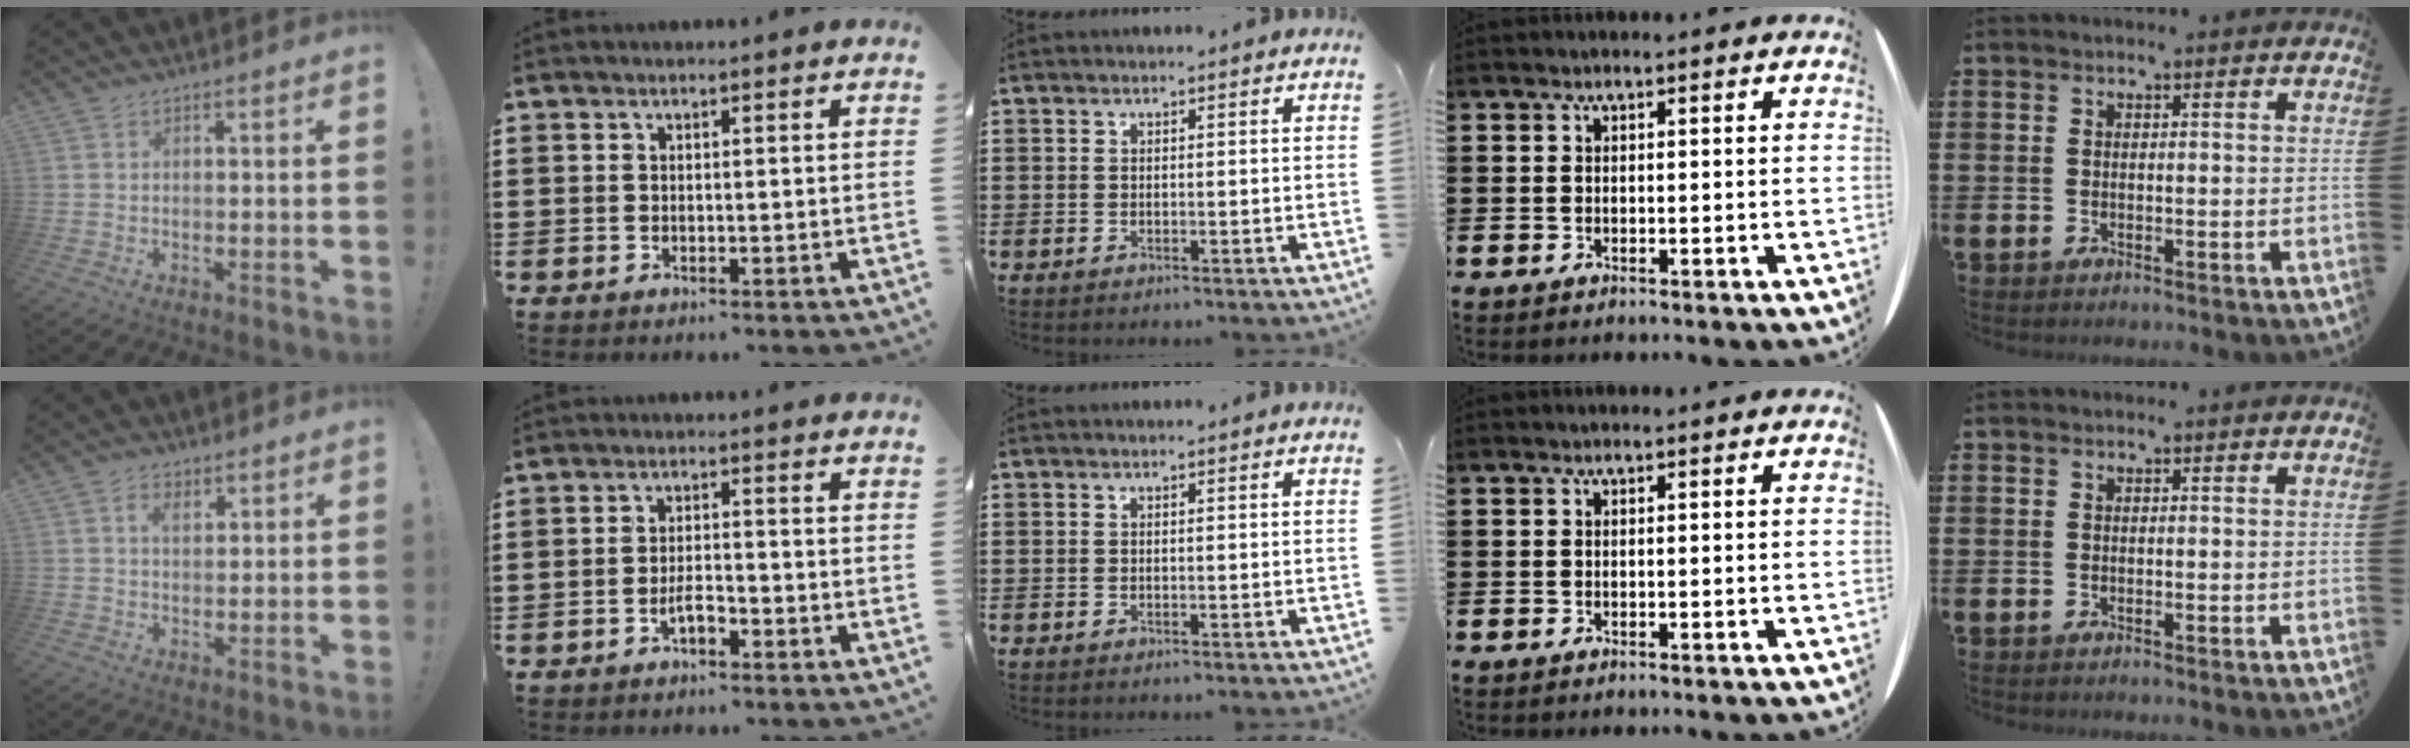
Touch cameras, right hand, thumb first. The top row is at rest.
{"thumb": {"total": 3.0, "force": [1.6, 1.5, 1.9], "torque": [-0.018, -0.009, 0.025]}, "index": {"total": 2.9, "force": [-1.7, 0.9, 2.2], "torque": [-0.047, 0.001, -0.033]}}